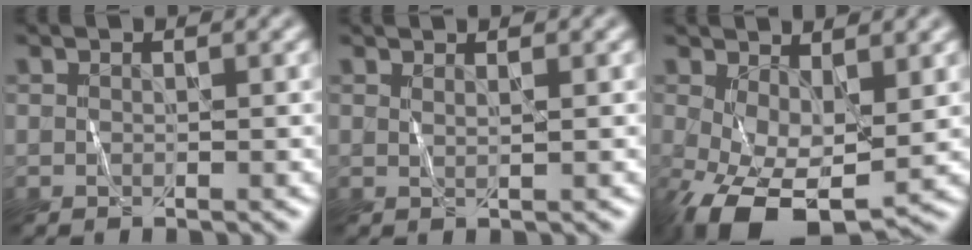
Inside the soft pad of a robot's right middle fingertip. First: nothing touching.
{"total": 1.1, "force": [0.7, 0.3, 0.8], "torque": [-0.006, 0.000, 0.007]}
{"total": 8.0, "force": [-1.9, 4.1, 6.5], "torque": [-0.141, -0.019, -0.026]}